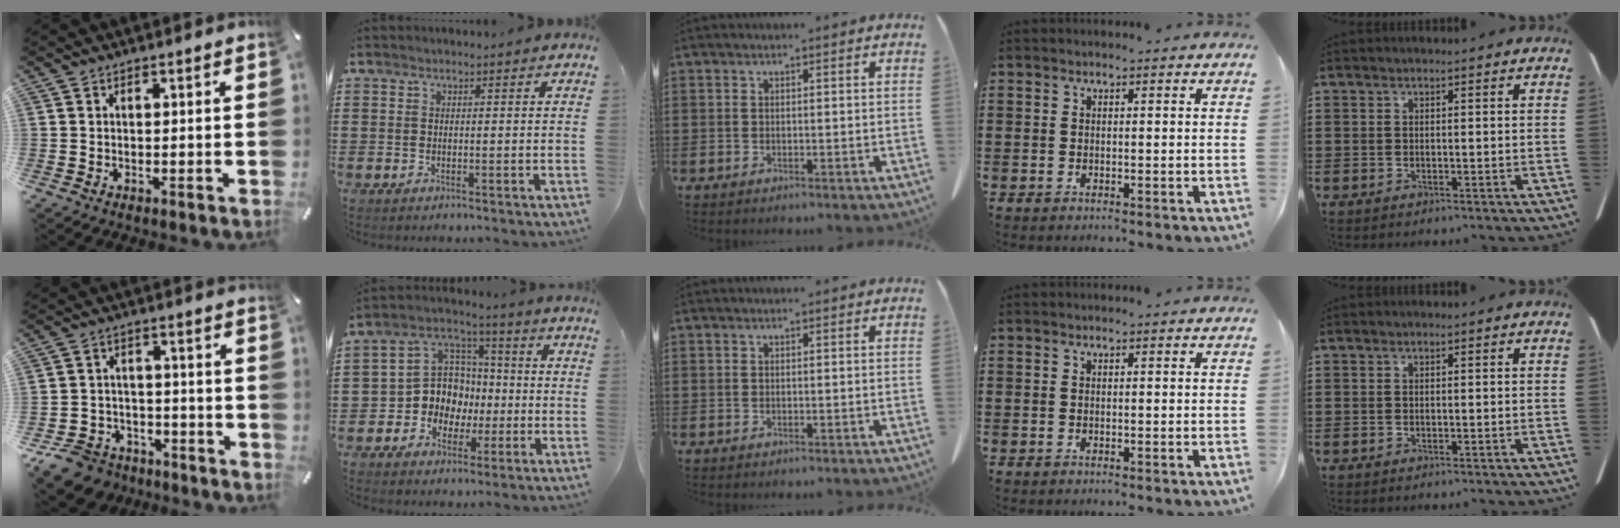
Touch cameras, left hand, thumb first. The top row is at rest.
{"thumb": {"total": 9.0, "force": [-6.5, 5.8, 2.1], "torque": [-0.041, 0.045, -0.119]}, "index": {"total": 8.8, "force": [-1.6, 8.3, 2.5], "torque": [-0.088, 0.004, -0.029]}}